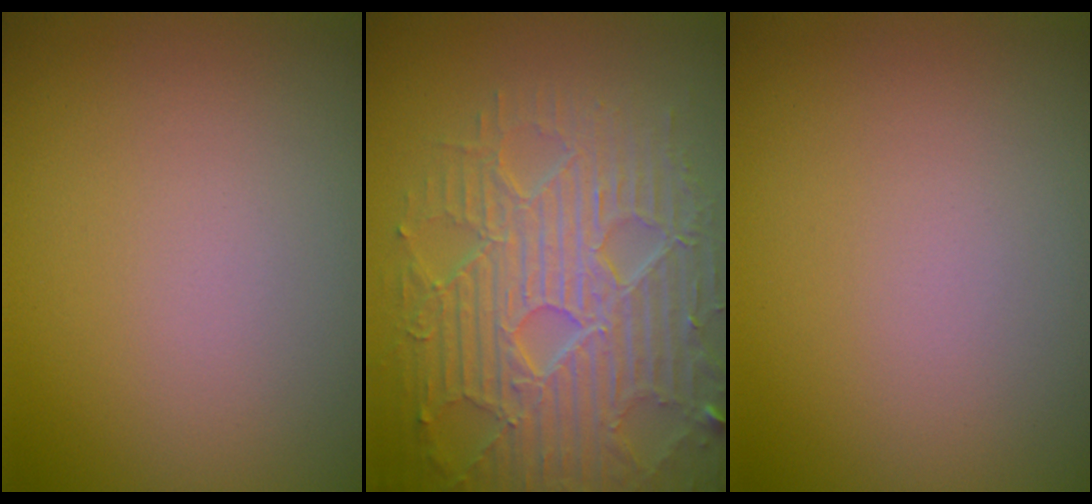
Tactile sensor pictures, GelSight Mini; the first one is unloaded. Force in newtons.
{"total": 8.4, "press": 6.1, "slide": 5.8}
{"total": 0.0}